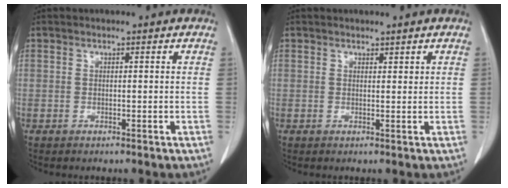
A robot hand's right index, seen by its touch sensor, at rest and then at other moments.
{"total": 0.5, "force": [0.5, 0.1, 0.1], "torque": [-0.005, -0.004, 0.008]}